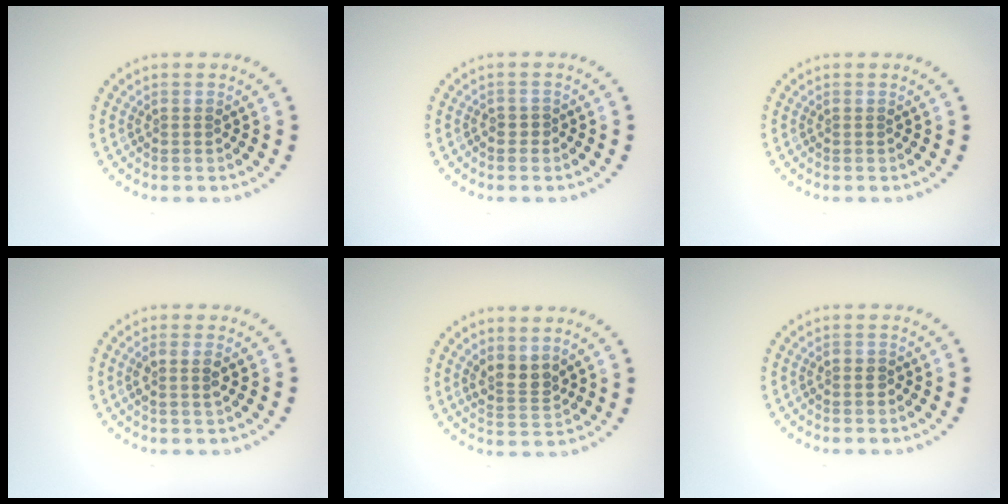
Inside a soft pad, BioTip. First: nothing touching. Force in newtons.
{"total": 0.7, "press": 0.5, "slide": 0.5}
{"total": 0.0}
{"total": 2.0, "press": 1.8, "slide": 0.9}
{"total": 2.5, "press": 2.2, "slide": 1.2}
{"total": 0.5, "press": 0.4, "slide": 0.3}